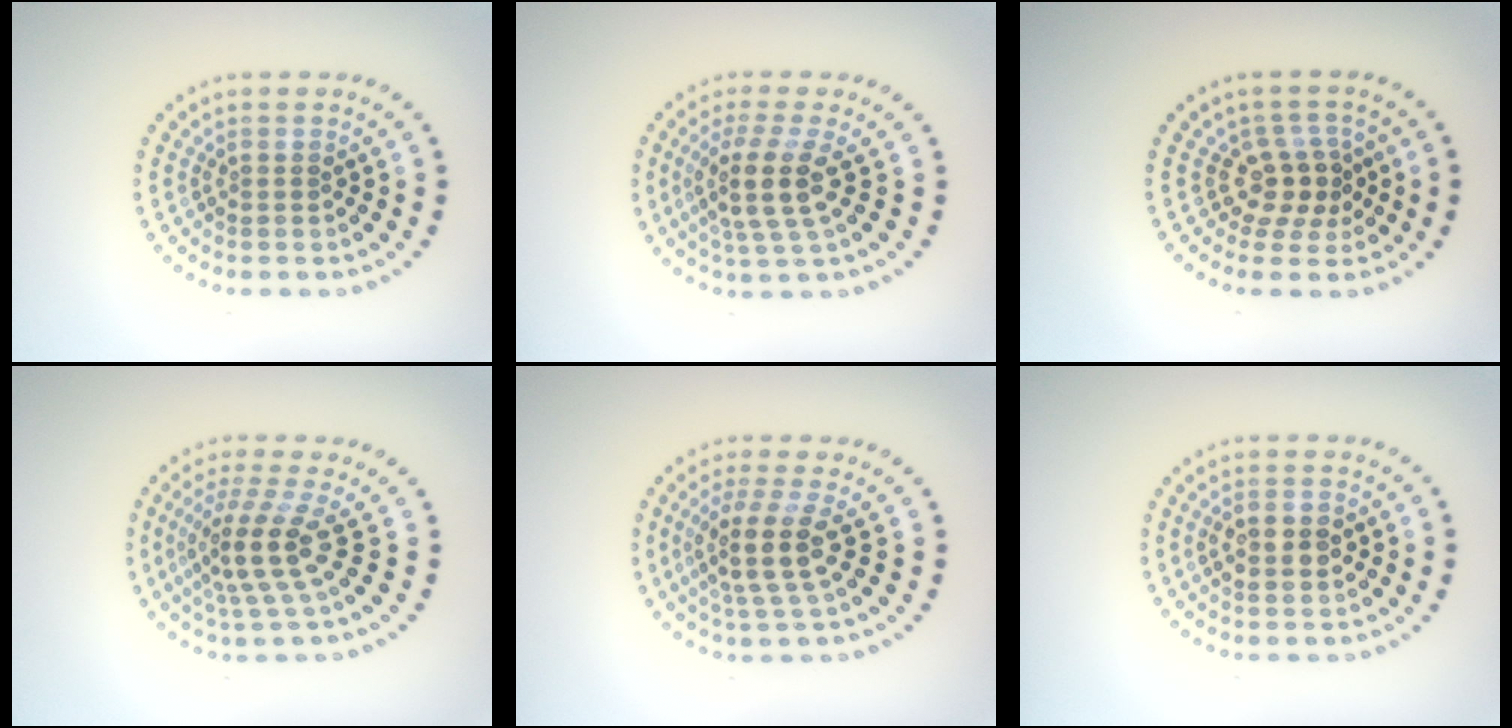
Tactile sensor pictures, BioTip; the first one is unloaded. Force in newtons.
{"total": 4.1, "press": 3.2, "slide": 2.5}
{"total": 3.0, "press": 2.3, "slide": 1.8}
{"total": 4.4, "press": 3.1, "slide": 3.2}
{"total": 4.0, "press": 3.2, "slide": 2.5}
{"total": 3.2, "press": 3.2, "slide": 0.5}